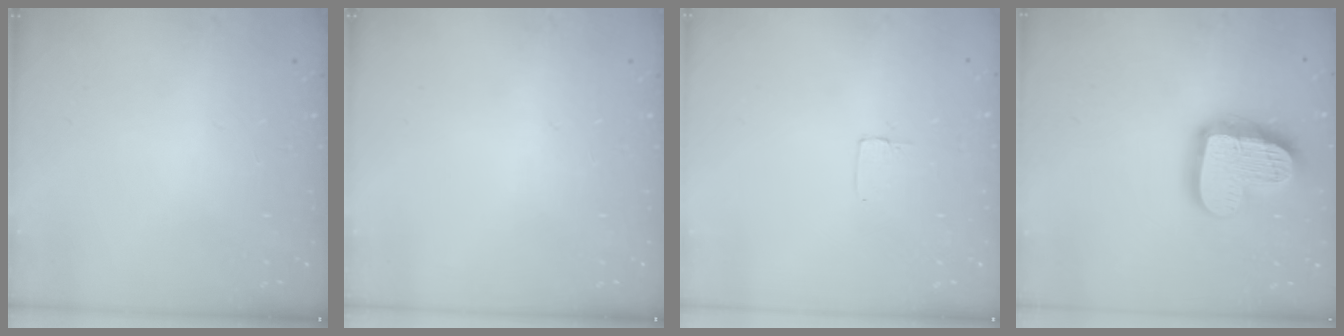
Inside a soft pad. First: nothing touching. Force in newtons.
{"total": 0.0}
{"total": 1.2, "press": 1.2, "slide": 0.0}
{"total": 20.5, "press": 20.4, "slide": 1.5}